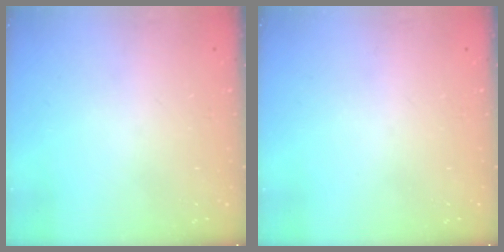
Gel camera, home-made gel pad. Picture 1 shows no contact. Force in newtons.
{"total": 0.0}